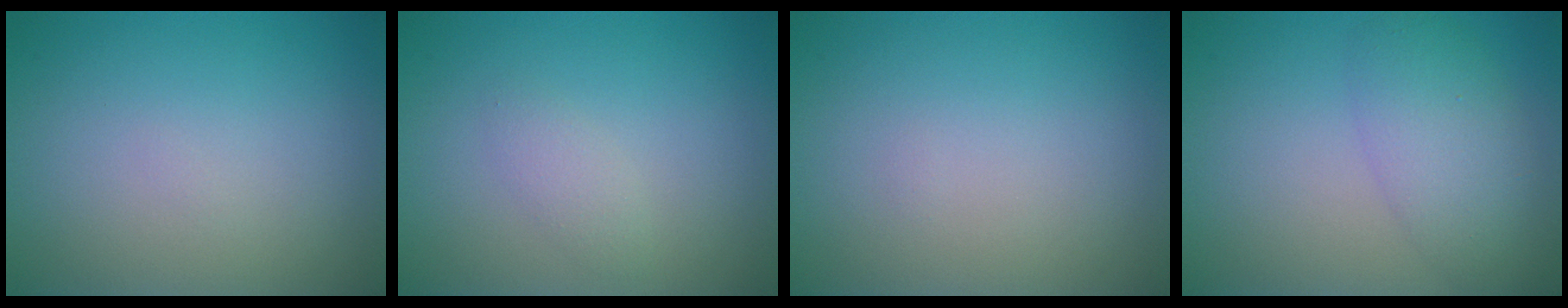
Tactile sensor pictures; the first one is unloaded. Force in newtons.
{"total": 1.2, "press": 1.2, "slide": 0.0}
{"total": 0.0}
{"total": 4.2, "press": 4.2, "slide": 0.2}